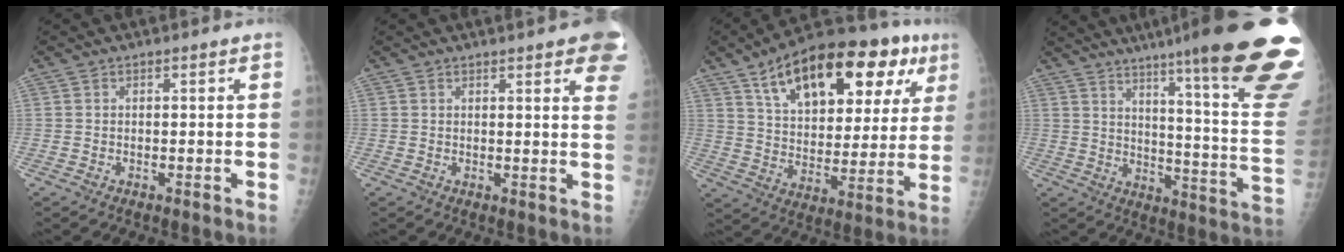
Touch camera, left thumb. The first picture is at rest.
{"total": 10.2, "force": [6.0, 2.3, 8.0], "torque": [-0.072, -0.013, 0.058]}
{"total": 27.2, "force": [13.3, 13.0, 19.8], "torque": [-0.263, 0.001, 0.205]}
{"total": 31.4, "force": [21.9, 2.5, 22.3], "torque": [-0.224, -0.119, 0.292]}